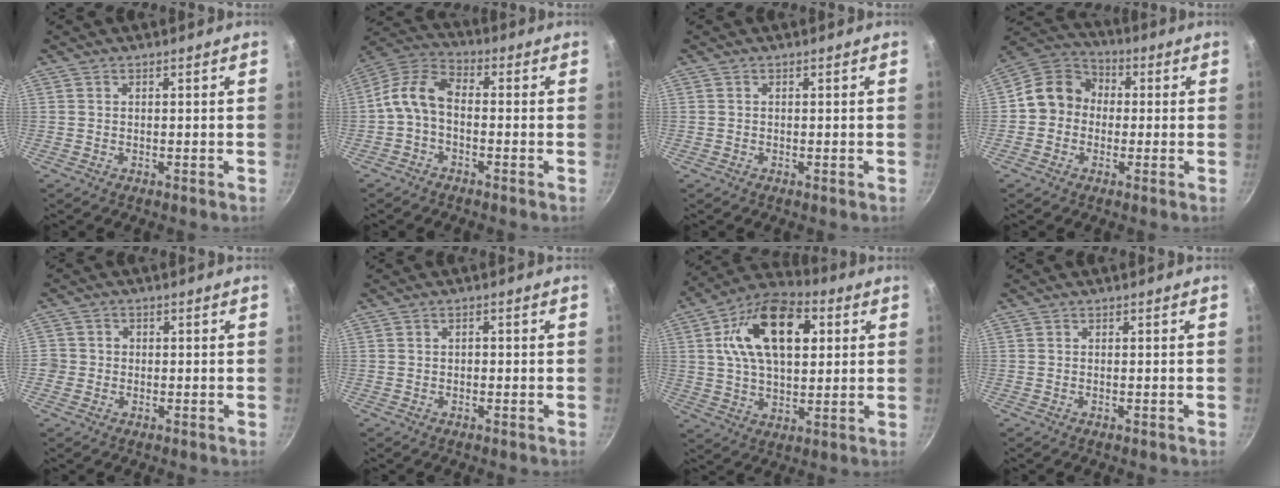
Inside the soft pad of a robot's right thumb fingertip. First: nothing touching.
{"total": 9.0, "force": [-1.1, 5.6, 7.0], "torque": [-0.134, 0.031, -0.037]}
{"total": 0.0}
{"total": 10.4, "force": [-0.4, 9.1, 5.0], "torque": [-0.069, 0.034, -0.023]}
{"total": 3.2, "force": [-0.4, 3.2, 0.4], "torque": [0.018, 0.011, -0.010]}
{"total": 0.8, "force": [-0.1, 0.6, 0.5], "torque": [-0.001, 0.006, -0.003]}
{"total": 18.9, "force": [5.1, 10.7, 14.7], "torque": [-0.228, 0.009, 0.081]}
{"total": 0.0}